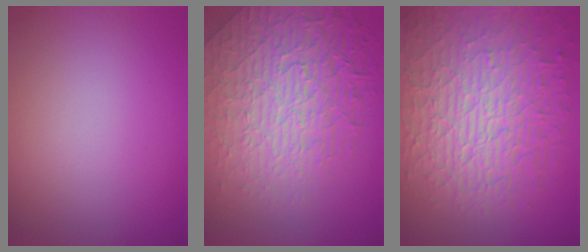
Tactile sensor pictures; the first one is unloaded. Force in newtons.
{"total": 8.1, "press": 5.8, "slide": 5.7}
{"total": 10.5, "press": 6.7, "slide": 8.1}